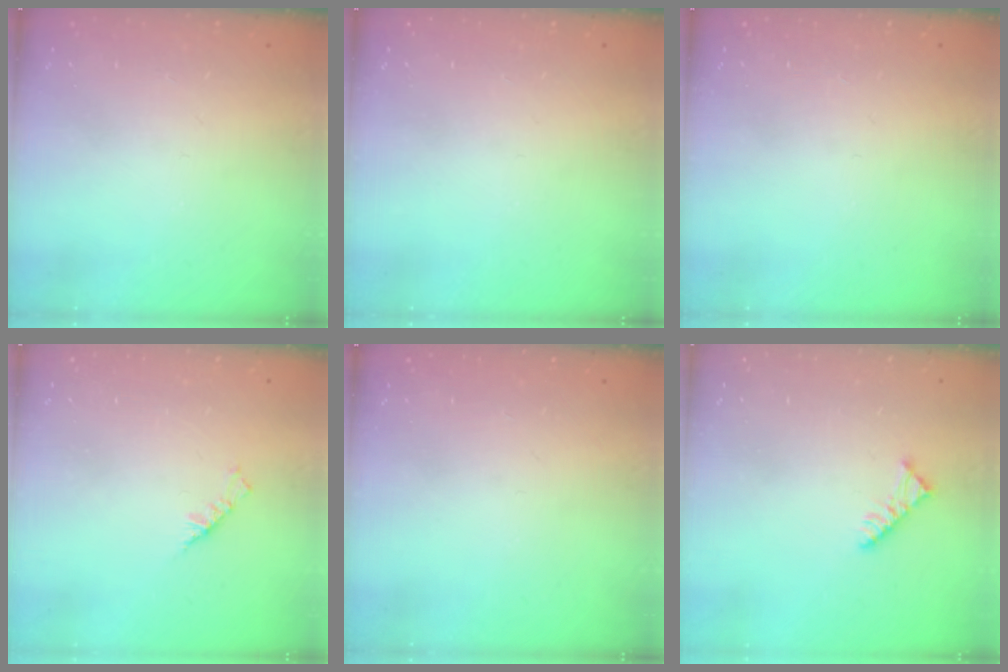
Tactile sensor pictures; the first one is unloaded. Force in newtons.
{"total": 0.0}
{"total": 0.0}
{"total": 3.2, "press": 3.1, "slide": 0.7}
{"total": 0.0}
{"total": 5.2, "press": 5.1, "slide": 0.8}